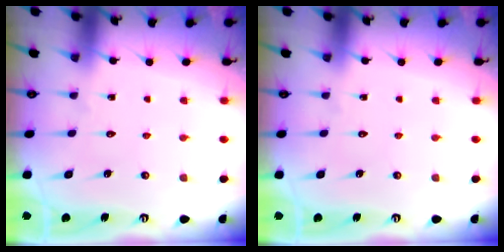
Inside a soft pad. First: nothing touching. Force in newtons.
{"total": 0.0}